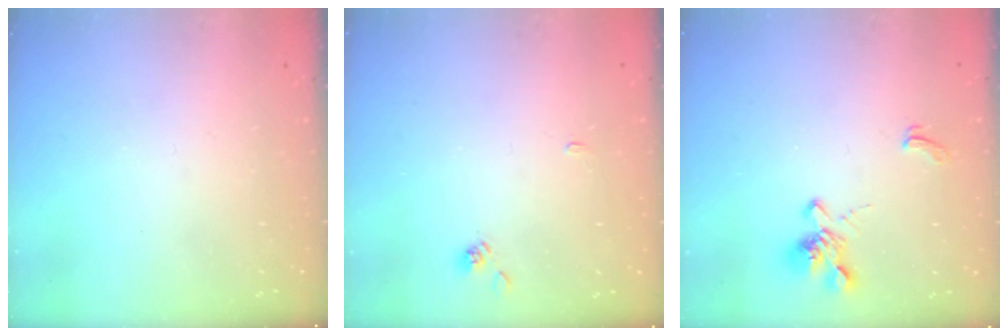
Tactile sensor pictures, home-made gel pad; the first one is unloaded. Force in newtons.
{"total": 2.8, "press": 2.8, "slide": 0.3}
{"total": 2.4, "press": 2.0, "slide": 1.2}